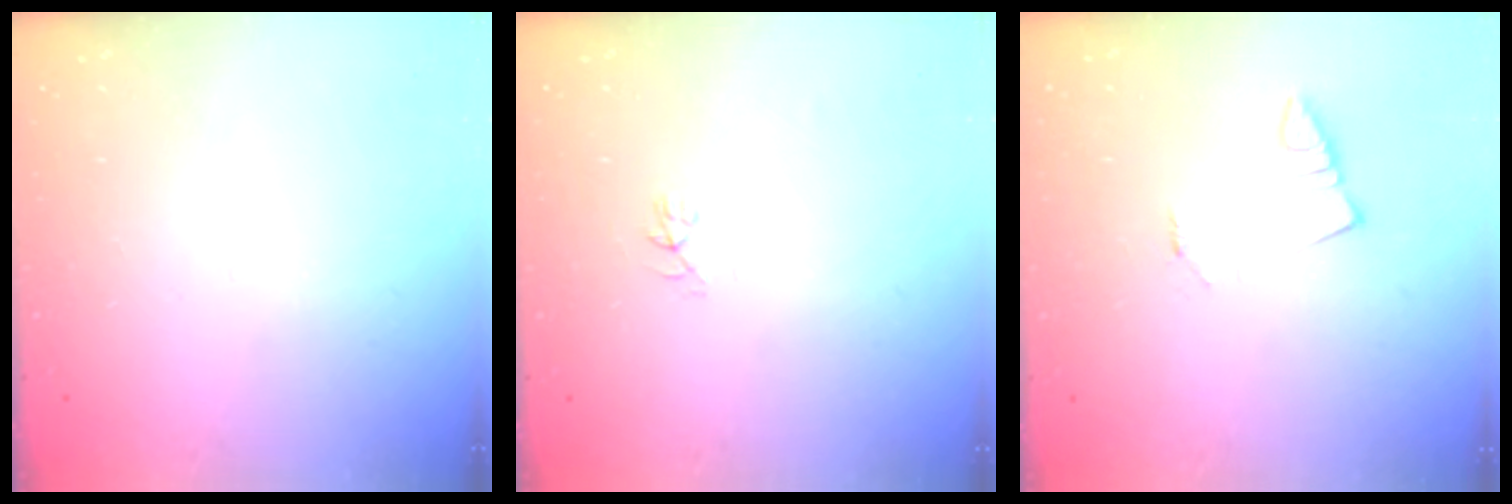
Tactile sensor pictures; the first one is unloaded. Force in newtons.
{"total": 4.0, "press": 4.0, "slide": 0.3}
{"total": 1.3, "press": 1.3, "slide": 0.1}